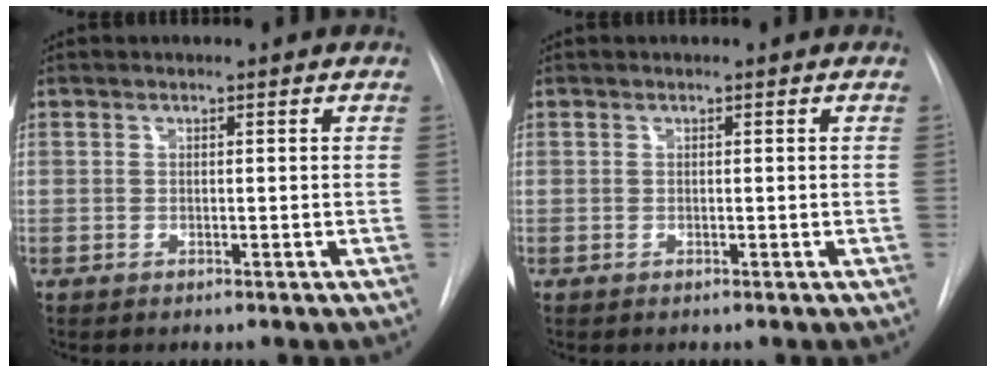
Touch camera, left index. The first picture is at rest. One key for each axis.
{"total": 0.0}